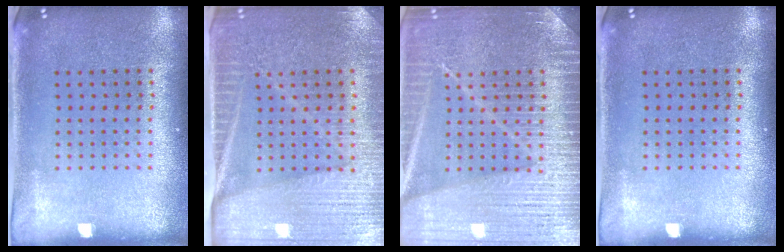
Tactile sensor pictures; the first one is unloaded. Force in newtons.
{"total": 4.0, "press": 3.7, "slide": 1.6}
{"total": 6.6, "press": 6.5, "slide": 0.9}
{"total": 0.0}